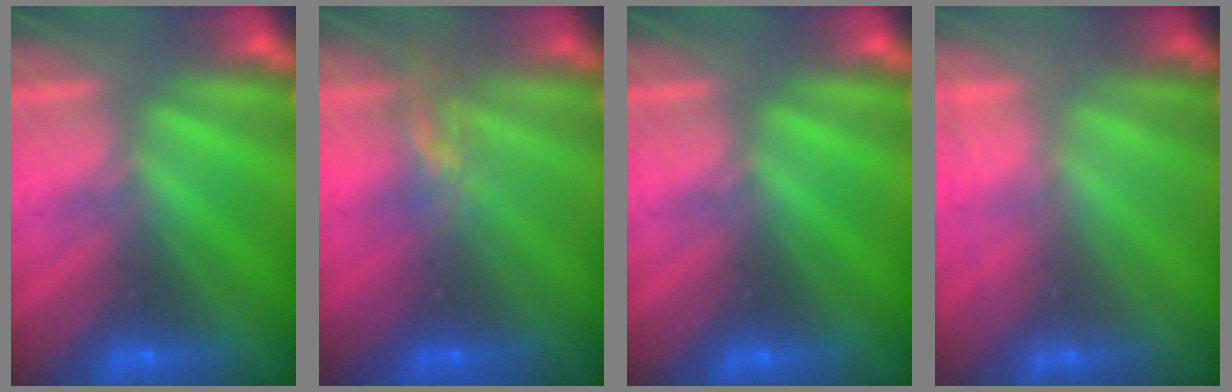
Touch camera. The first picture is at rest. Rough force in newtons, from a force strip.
{"total": 4.3}
{"total": 0.0}
{"total": 2.2}